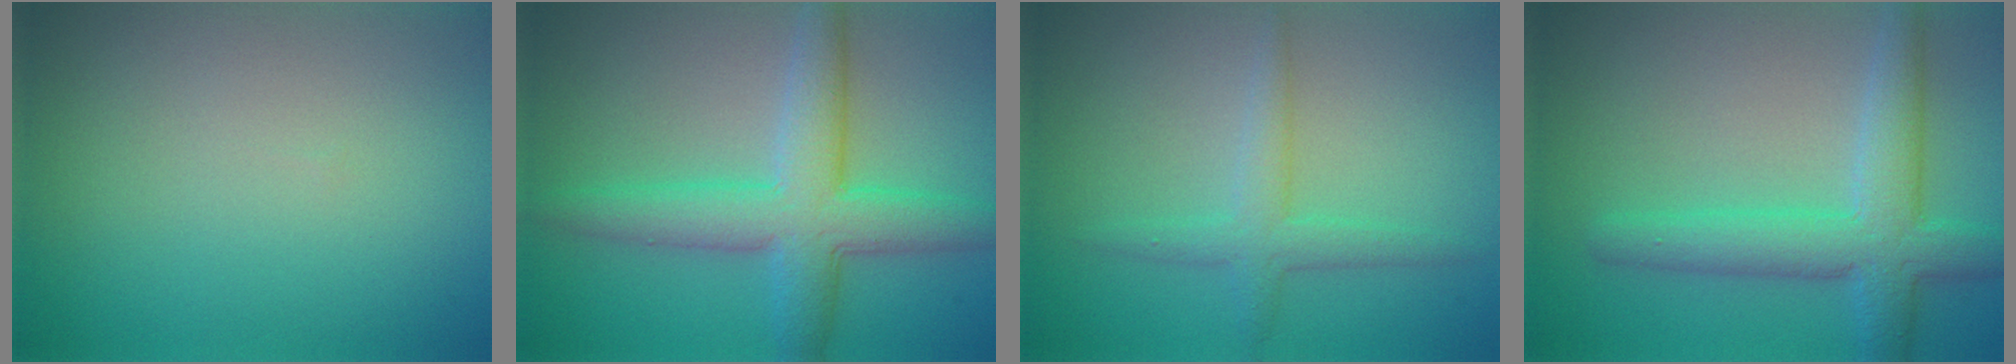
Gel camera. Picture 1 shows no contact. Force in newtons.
{"total": 6.1, "press": 6.1, "slide": 0.1}
{"total": 2.5, "press": 2.5, "slide": 0.1}
{"total": 5.4, "press": 5.4, "slide": 0.3}